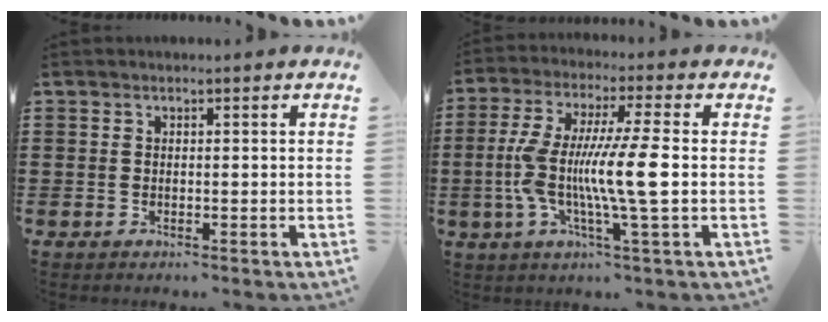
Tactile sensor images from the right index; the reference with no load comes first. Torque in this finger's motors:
{"motor_torque": [2.14, 0.00, 1.05, 0.21]}